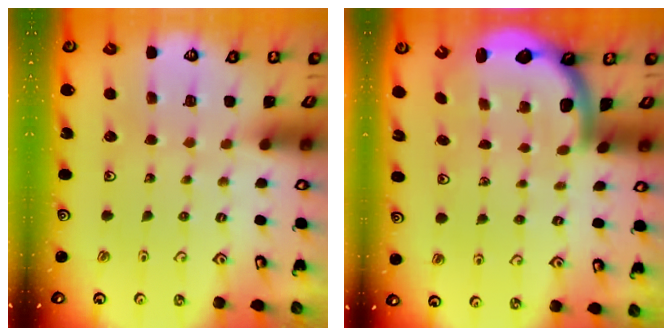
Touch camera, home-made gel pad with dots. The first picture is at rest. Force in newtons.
{"total": 2.8, "press": 2.8, "slide": 0.5}